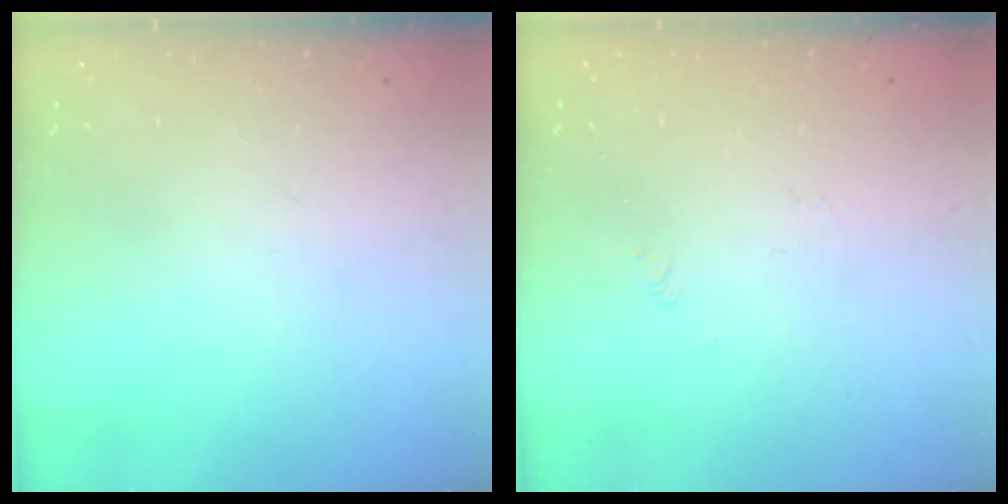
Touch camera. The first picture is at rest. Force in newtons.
{"total": 1.7, "press": 1.6, "slide": 0.4}